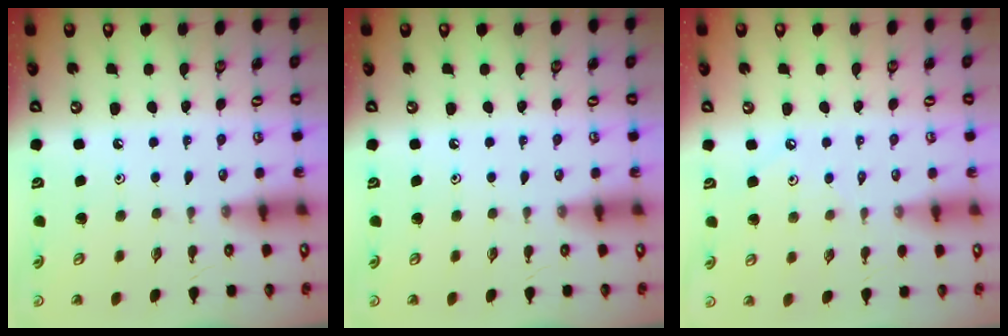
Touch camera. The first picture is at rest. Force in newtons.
{"total": 0.0}
{"total": 1.6, "press": 1.5, "slide": 0.4}